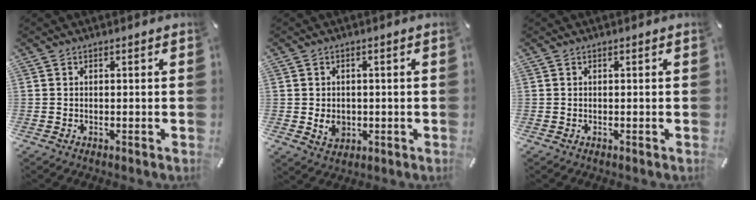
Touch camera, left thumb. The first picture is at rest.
{"total": 4.2, "force": [-0.6, 3.6, 2.2], "torque": [-0.027, -0.002, -0.013]}
{"total": 0.0}